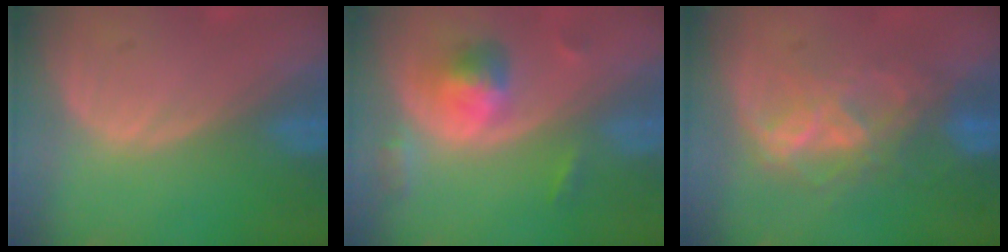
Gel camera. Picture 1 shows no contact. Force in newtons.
{"total": 5.5, "press": 5.3, "slide": 1.7}
{"total": 6.8, "press": 6.6, "slide": 1.5}